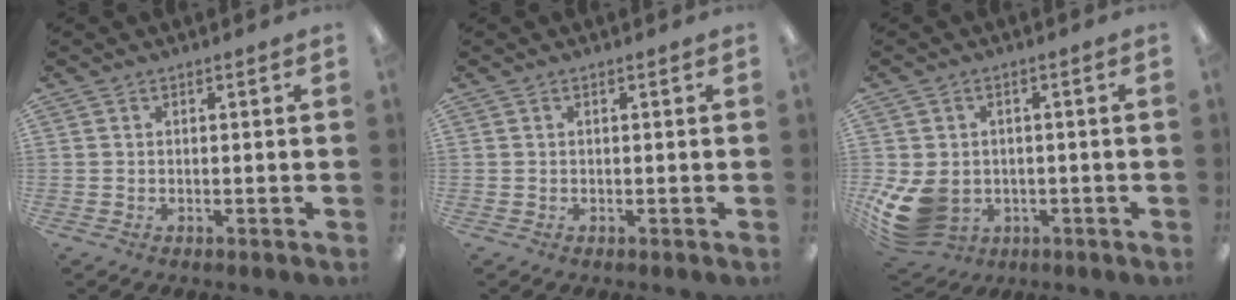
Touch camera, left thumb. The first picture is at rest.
{"total": 0.0}
{"total": 10.4, "force": [-2.4, 8.0, 6.1], "torque": [-0.145, 0.006, -0.039]}